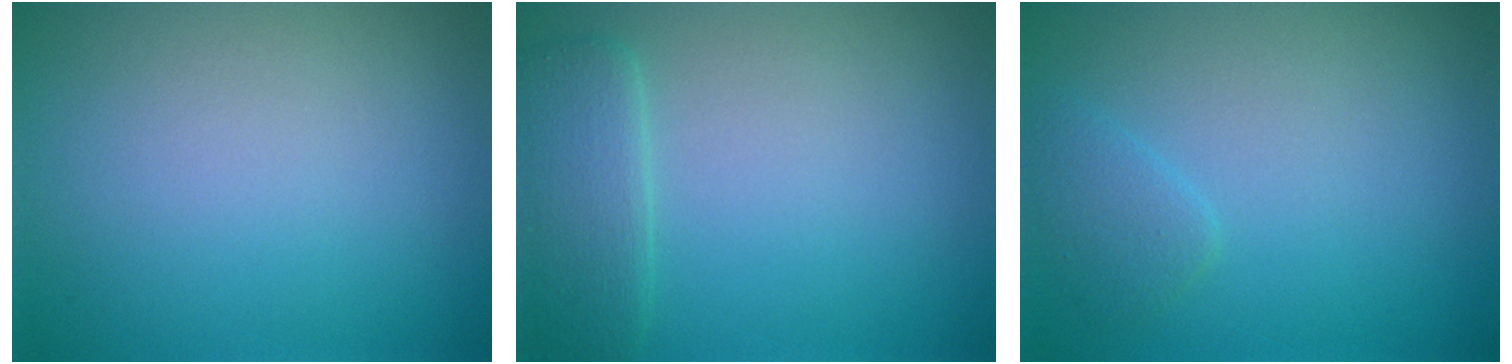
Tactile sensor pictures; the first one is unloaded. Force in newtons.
{"total": 2.4, "press": 1.7, "slide": 1.7}
{"total": 1.4, "press": 1.4, "slide": 0.1}